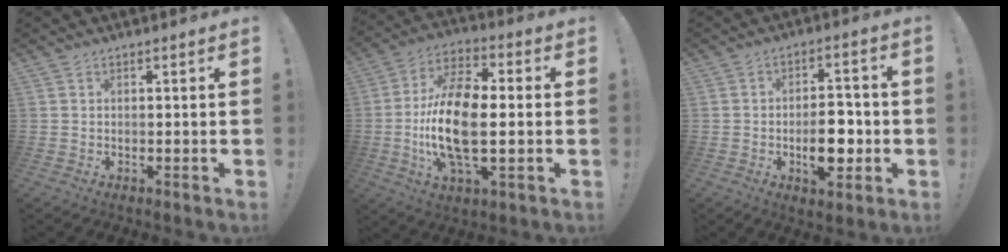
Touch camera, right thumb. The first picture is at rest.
{"total": 18.5, "force": [-1.9, 8.9, 16.1], "torque": [-0.333, 0.002, -0.035]}
{"total": 10.3, "force": [-2.3, 5.9, 8.2], "torque": [-0.127, 0.012, -0.037]}